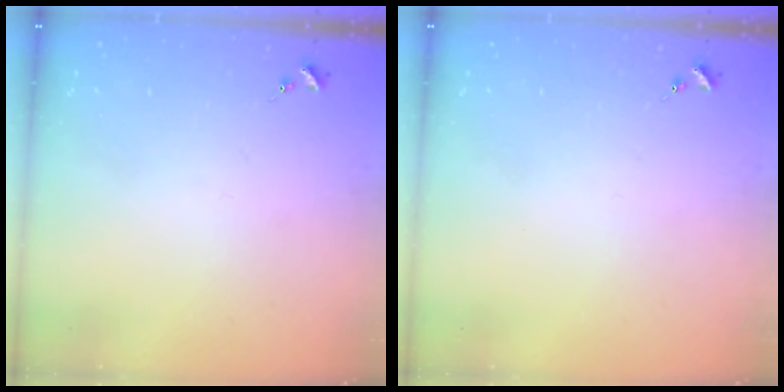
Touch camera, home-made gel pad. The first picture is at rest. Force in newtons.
{"total": 0.0}